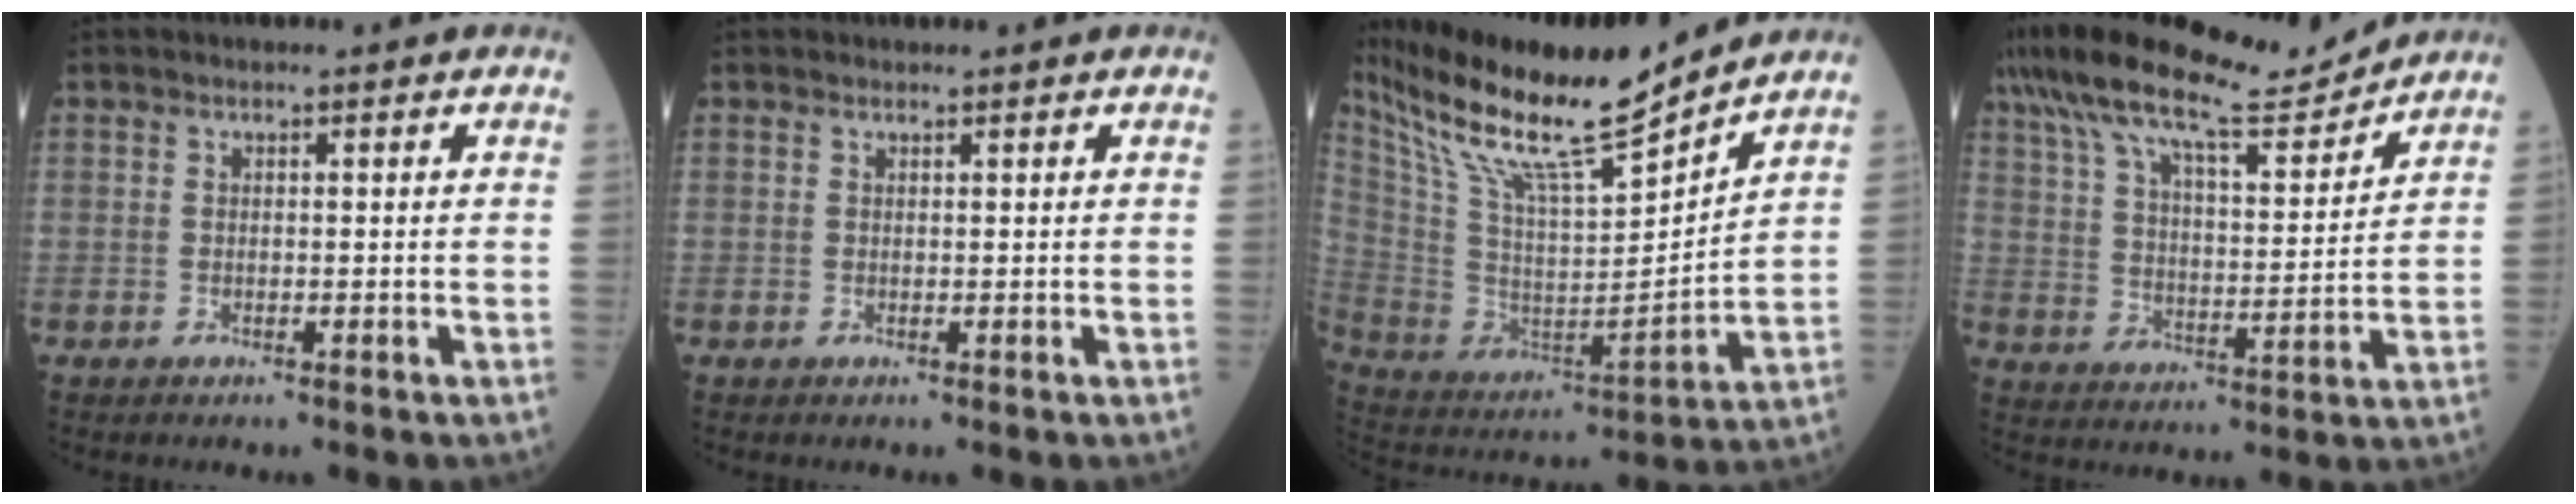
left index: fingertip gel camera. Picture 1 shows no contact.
{"total": 0.0}
{"total": 19.7, "force": [16.7, 0.9, 10.5], "torque": [-0.201, -0.009, 0.305]}
{"total": 16.6, "force": [14.5, 2.1, 7.9], "torque": [-0.151, 0.014, 0.242]}